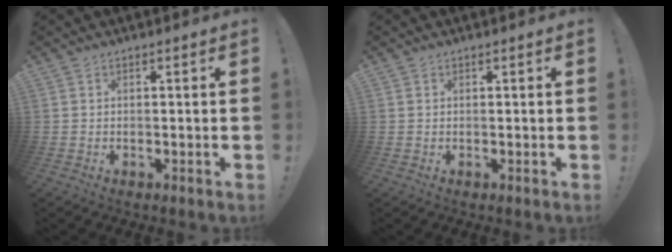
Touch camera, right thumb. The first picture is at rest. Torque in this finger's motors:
{"motor_torque": [-0.08, -0.01, 0.13, -0.11, -0.02]}